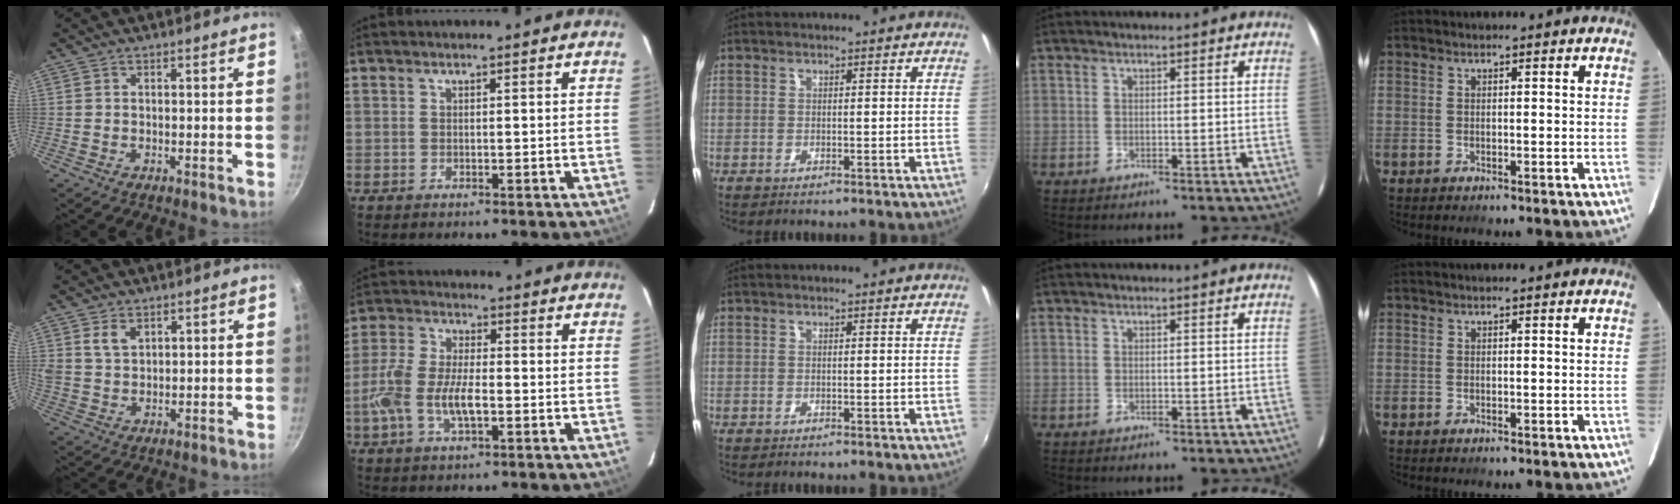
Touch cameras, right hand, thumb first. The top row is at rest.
{"thumb": {"total": 4.5, "force": [2.1, 3.0, 2.6], "torque": [-0.039, -0.007, 0.044]}, "index": {"total": 9.9, "force": [-2.9, 4.2, 8.5], "torque": [-0.184, 0.002, -0.055]}}